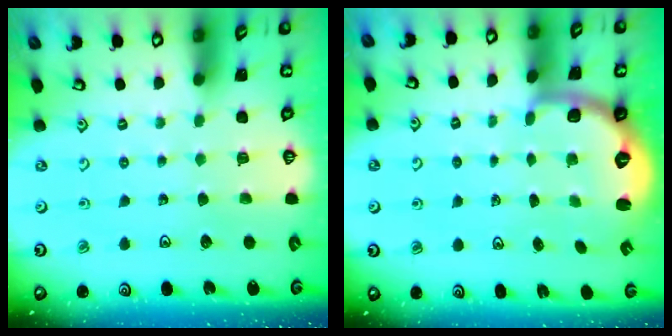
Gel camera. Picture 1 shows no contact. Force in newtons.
{"total": 2.6, "press": 1.6, "slide": 2.1}